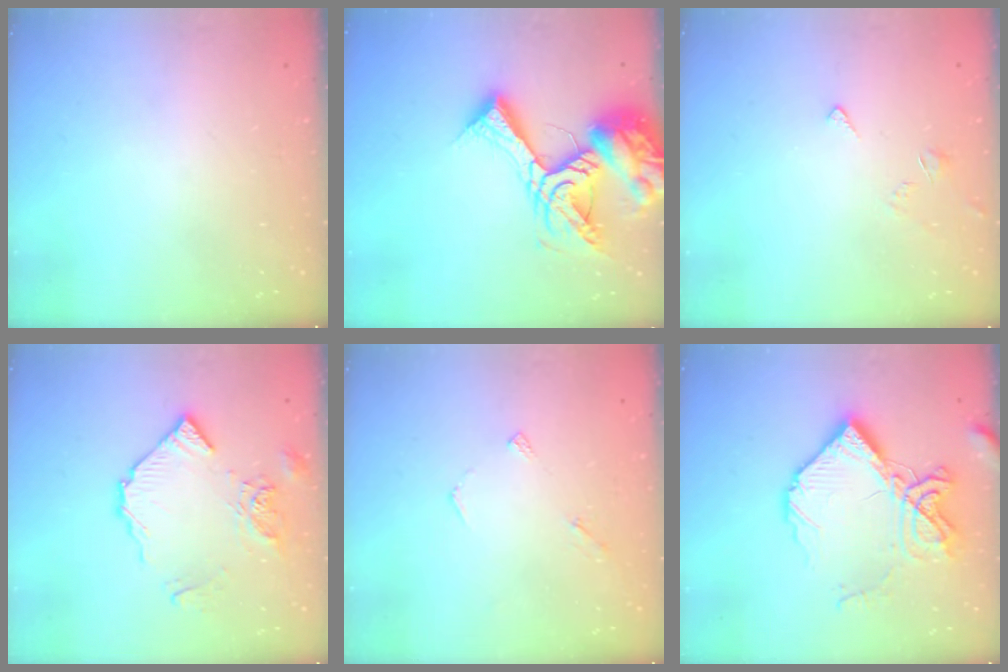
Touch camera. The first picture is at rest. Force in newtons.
{"total": 19.3, "press": 19.2, "slide": 2.1}
{"total": 2.5, "press": 2.4, "slide": 0.6}
{"total": 11.8, "press": 11.7, "slide": 1.1}
{"total": 3.3, "press": 3.3, "slide": 0.3}
{"total": 16.3, "press": 16.2, "slide": 1.5}